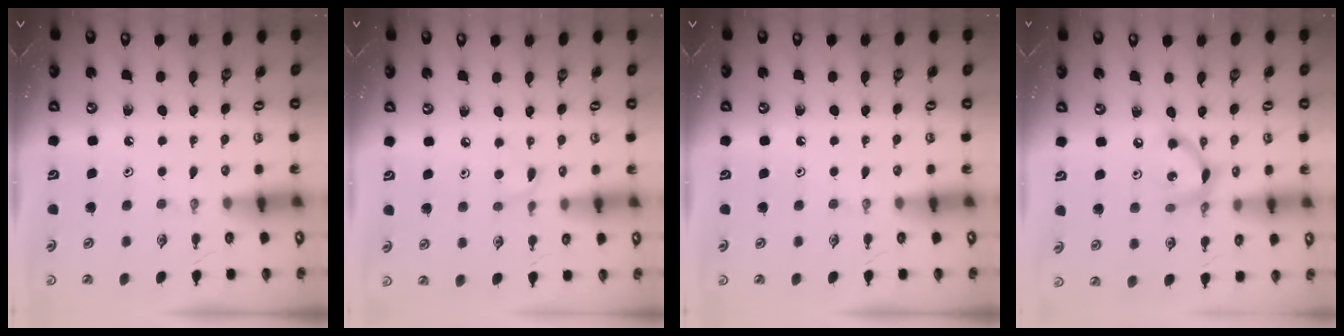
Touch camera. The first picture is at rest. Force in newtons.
{"total": 4.3, "press": 4.2, "slide": 0.4}
{"total": 0.0}
{"total": 8.9, "press": 8.9, "slide": 0.6}